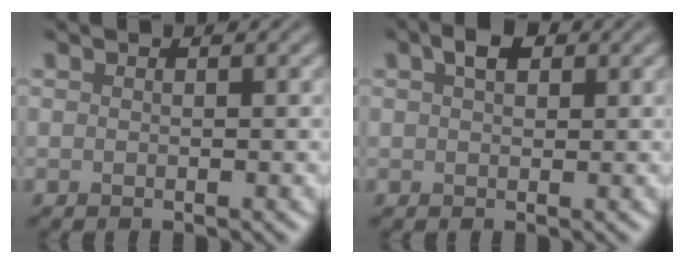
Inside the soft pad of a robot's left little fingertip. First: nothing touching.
{"total": 2.3, "force": [1.0, 1.3, 1.5], "torque": [-0.027, 0.008, 0.016]}